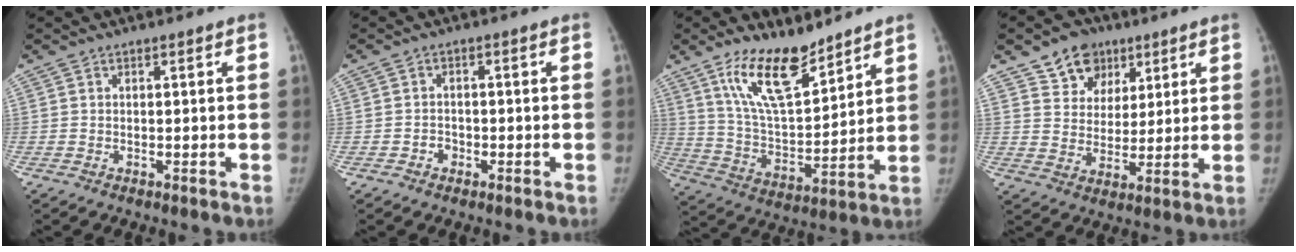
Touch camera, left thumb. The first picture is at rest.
{"total": 2.0, "force": [-1.0, 1.6, 0.5], "torque": [0.000, 0.010, -0.018]}
{"total": 14.8, "force": [10.4, 5.2, 9.1], "torque": [-0.135, -0.069, 0.203]}
{"total": 10.3, "force": [6.2, 7.8, 2.8], "torque": [-0.010, -0.028, 0.109]}